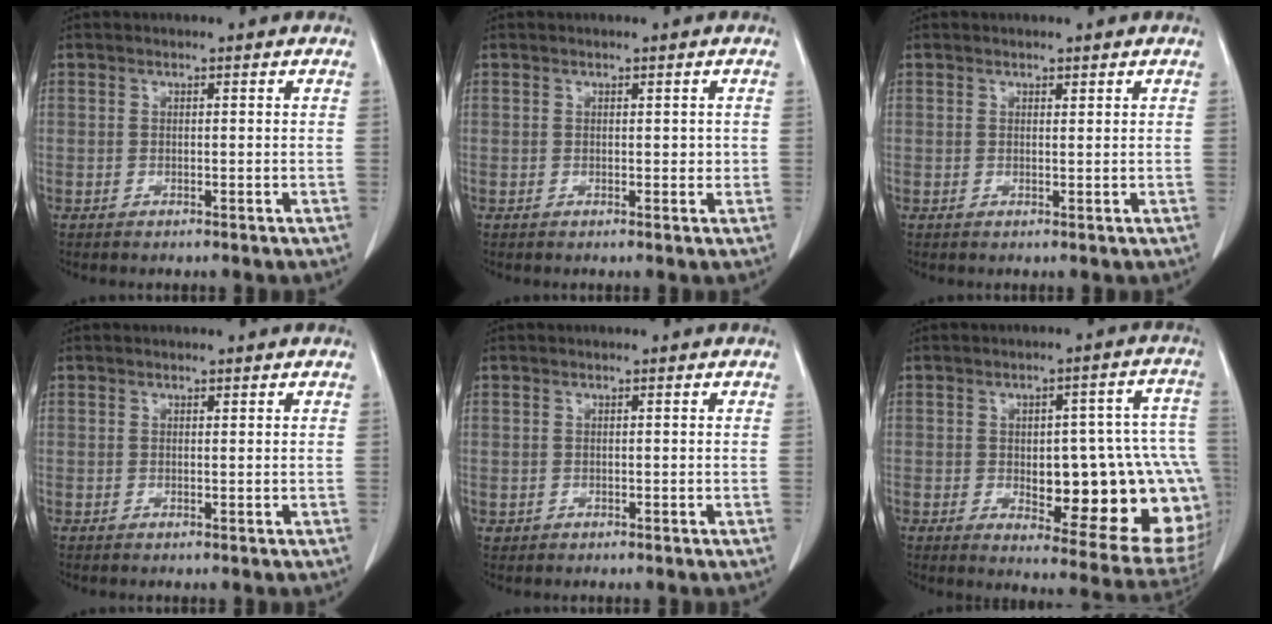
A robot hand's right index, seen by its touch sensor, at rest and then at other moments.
{"total": 1.2, "force": [0.2, 0.8, 0.9], "torque": [-0.007, 0.001, 0.004]}
{"total": 0.5, "force": [0.4, 0.1, 0.2], "torque": [-0.007, -0.004, 0.007]}
{"total": 0.0}
{"total": 0.7, "force": [-0.1, 0.6, 0.0], "torque": [0.003, 0.005, -0.002]}
{"total": 21.9, "force": [-3.1, 6.8, 20.6], "torque": [-0.171, 0.031, -0.008]}